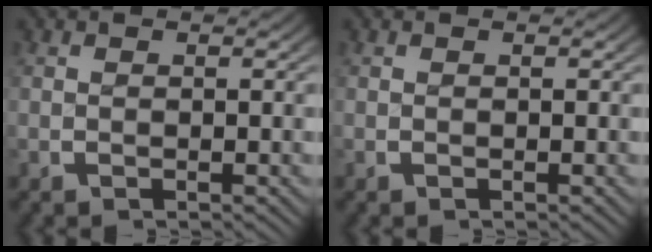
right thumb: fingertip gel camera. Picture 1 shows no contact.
{"total": 0.0}